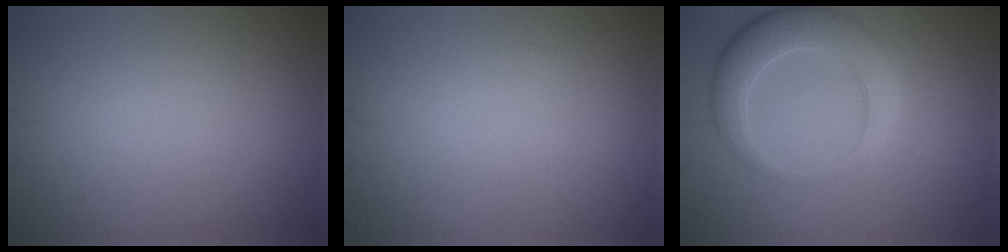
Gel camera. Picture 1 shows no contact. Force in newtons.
{"total": 0.0}
{"total": 5.3, "press": 5.3, "slide": 0.6}